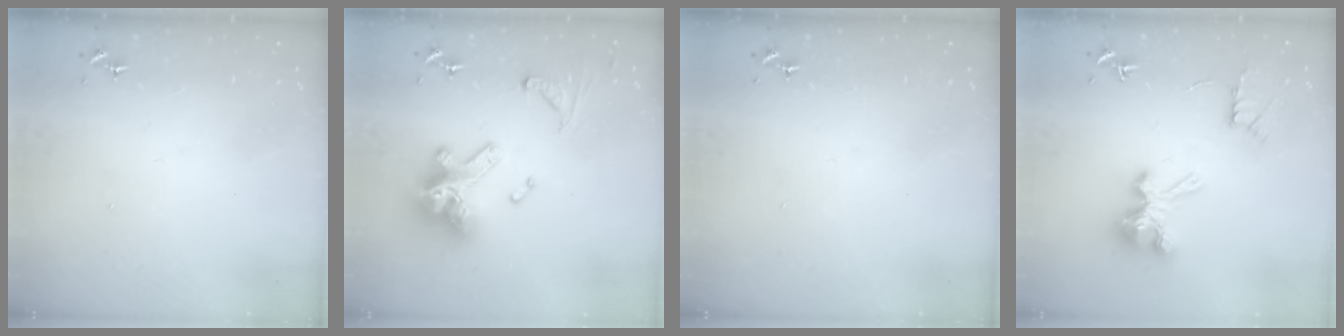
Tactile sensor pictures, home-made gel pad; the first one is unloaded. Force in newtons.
{"total": 20.5, "press": 20.4, "slide": 2.2}
{"total": 0.0}
{"total": 12.0, "press": 11.9, "slide": 0.7}